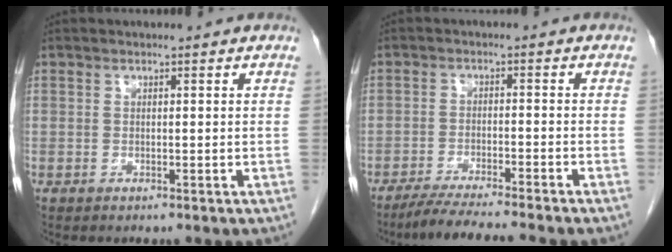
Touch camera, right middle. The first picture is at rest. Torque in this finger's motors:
{"motor_torque": [0.97, -0.91, 0.12, 0.03]}